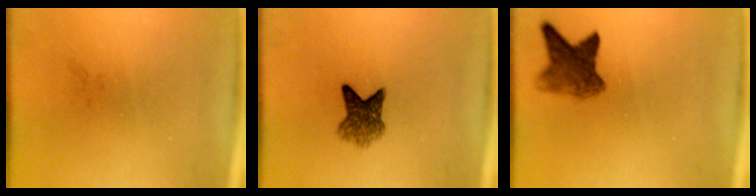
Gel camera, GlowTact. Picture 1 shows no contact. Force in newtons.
{"total": 4.7}
{"total": 5.2}